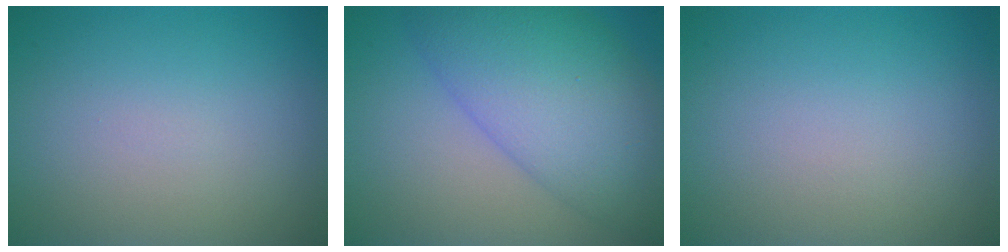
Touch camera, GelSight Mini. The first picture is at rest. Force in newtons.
{"total": 9.9, "press": 9.9, "slide": 0.3}
{"total": 0.0}